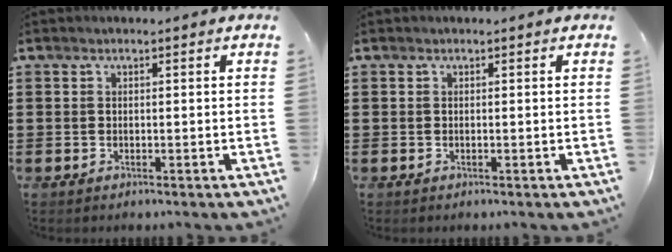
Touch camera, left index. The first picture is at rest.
{"total": 0.0}